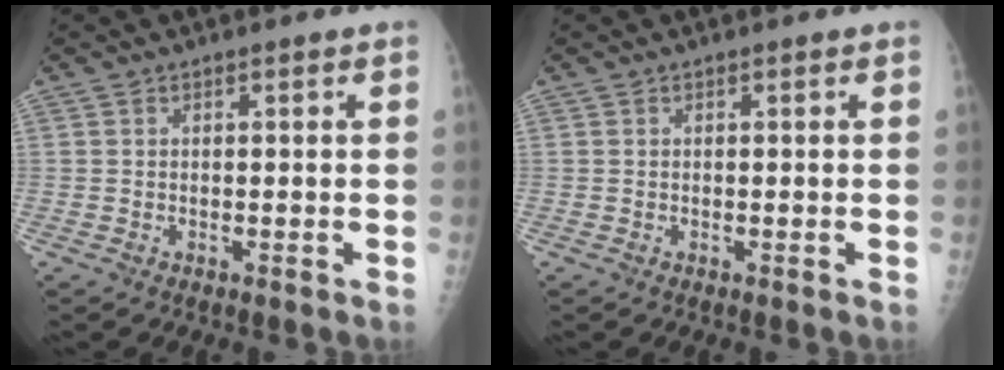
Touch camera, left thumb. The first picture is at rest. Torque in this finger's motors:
{"motor_torque": [0.00, 0.00, -0.02, -0.02, 0.00]}